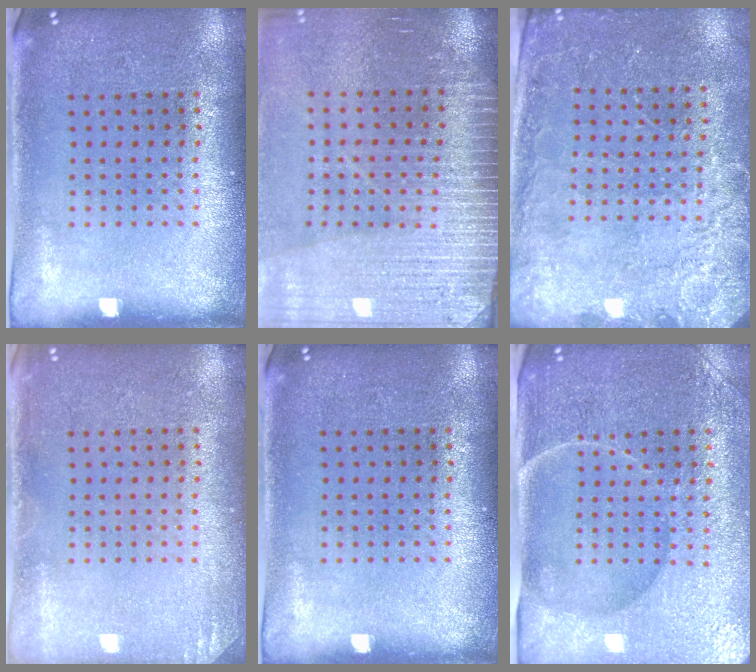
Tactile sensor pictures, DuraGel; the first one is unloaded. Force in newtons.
{"total": 3.6, "press": 3.4, "slide": 1.2}
{"total": 2.5, "press": 2.5, "slide": 0.5}
{"total": 1.3, "press": 1.3, "slide": 0.1}
{"total": 0.0}
{"total": 4.7, "press": 4.3, "slide": 1.9}